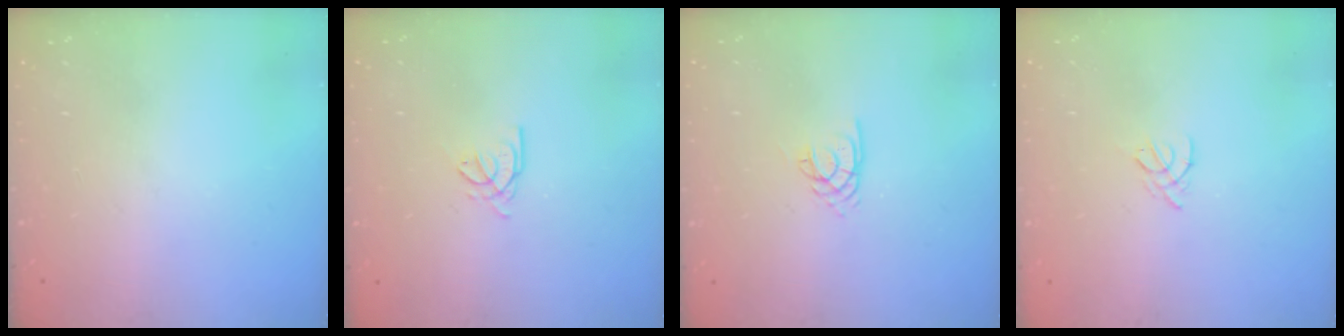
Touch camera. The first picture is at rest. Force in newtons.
{"total": 2.4, "press": 2.4, "slide": 0.1}
{"total": 1.9, "press": 1.8, "slide": 0.3}
{"total": 2.0, "press": 1.9, "slide": 0.5}